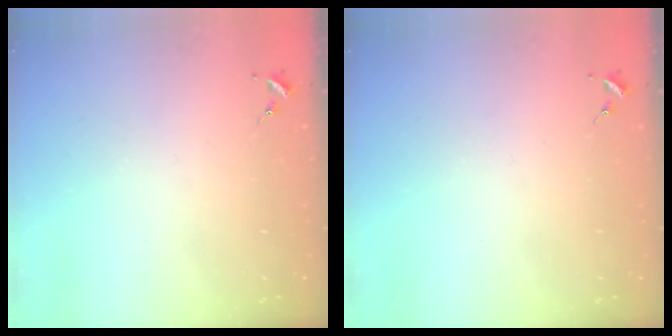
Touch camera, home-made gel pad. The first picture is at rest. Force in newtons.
{"total": 0.0}